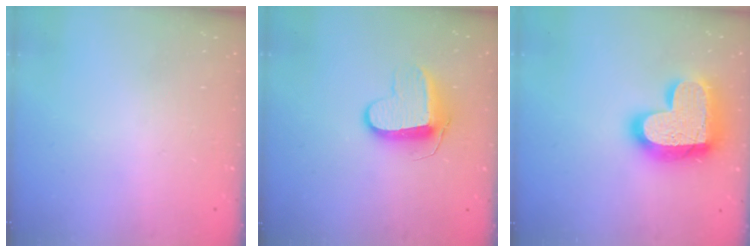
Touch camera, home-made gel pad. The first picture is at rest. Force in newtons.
{"total": 9.9, "press": 9.9, "slide": 0.3}
{"total": 21.5, "press": 21.5, "slide": 1.6}